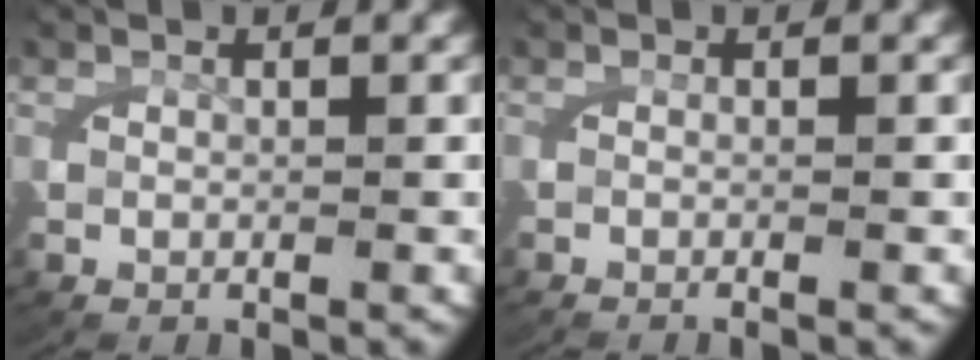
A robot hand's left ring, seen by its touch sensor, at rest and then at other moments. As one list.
[{"total": 0.7, "force": [-0.5, 0.1, 0.4], "torque": [-0.004, 0.007, -0.015]}]